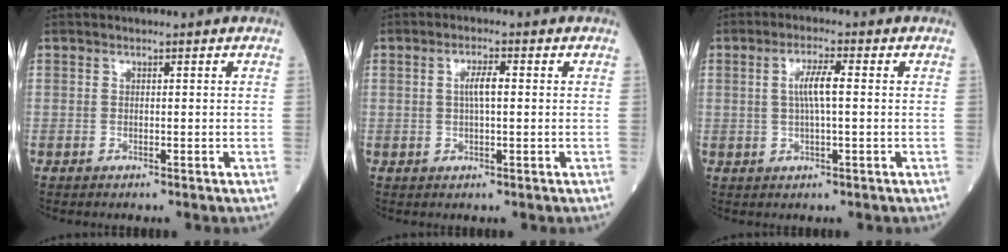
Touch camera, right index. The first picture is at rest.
{"total": 3.0, "force": [0.4, 0.6, 2.9], "torque": [-0.056, 0.005, 0.007]}
{"total": 4.4, "force": [0.5, 0.4, 4.3], "torque": [-0.083, 0.005, 0.009]}